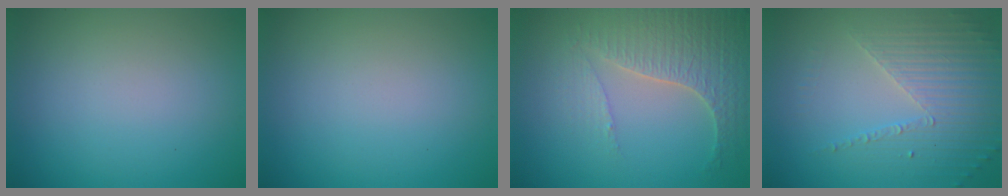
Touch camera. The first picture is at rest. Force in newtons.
{"total": 0.0}
{"total": 4.2, "press": 4.0, "slide": 1.3}
{"total": 3.7, "press": 3.4, "slide": 1.6}